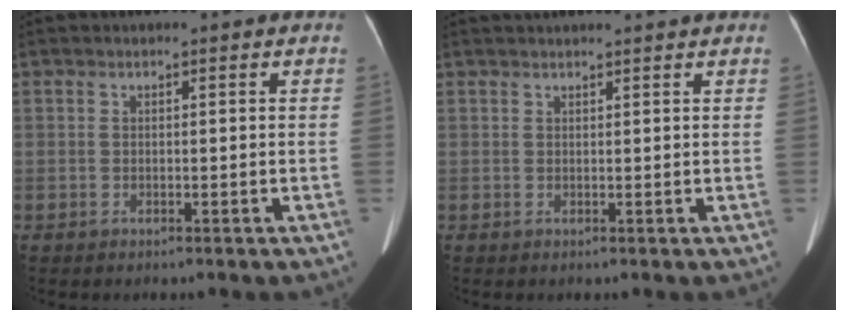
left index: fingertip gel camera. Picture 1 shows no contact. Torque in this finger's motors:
{"motor_torque": [0.48, -0.61, 0.00, 0.04]}